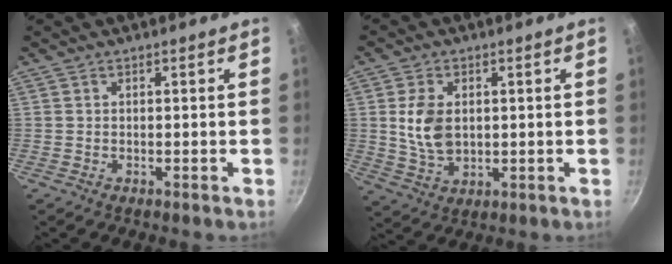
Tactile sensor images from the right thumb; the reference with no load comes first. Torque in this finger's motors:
{"motor_torque": [-0.57, 0.89, 0.60, -0.50, 0.06]}